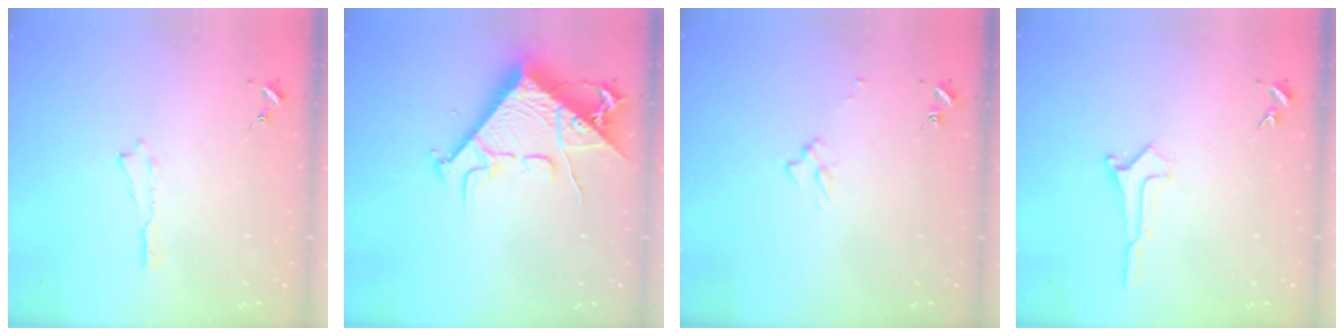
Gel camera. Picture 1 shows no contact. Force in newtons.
{"total": 12.9, "press": 12.8, "slide": 1.4}
{"total": 2.5, "press": 2.5, "slide": 0.4}
{"total": 0.6, "press": 0.6, "slide": 0.1}